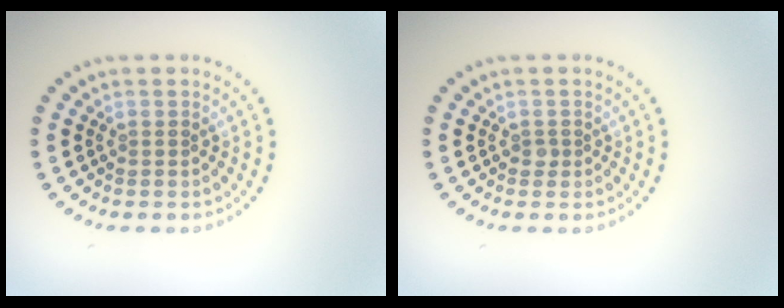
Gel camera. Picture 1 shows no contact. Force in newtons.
{"total": 0.6, "press": 0.5, "slide": 0.3}